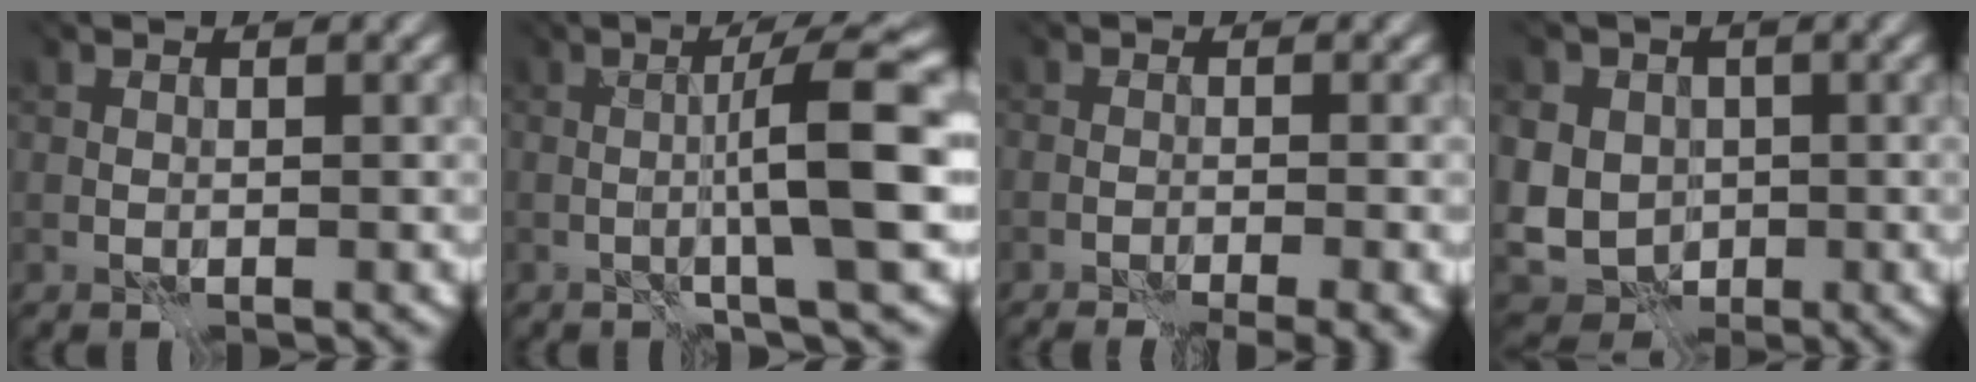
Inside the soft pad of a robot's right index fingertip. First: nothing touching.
{"total": 6.5, "force": [-0.4, 0.2, 6.5], "torque": [-0.096, 0.011, -0.008]}
{"total": 4.4, "force": [-1.9, 1.7, 3.6], "torque": [-0.032, -0.001, -0.024]}
{"total": 8.3, "force": [0.6, 7.3, 4.0], "torque": [-0.069, 0.017, -0.022]}